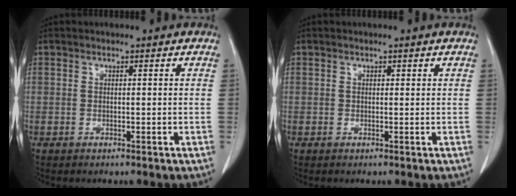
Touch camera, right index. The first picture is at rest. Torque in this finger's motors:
{"motor_torque": [-0.27, 0.28, -0.02, -0.01]}